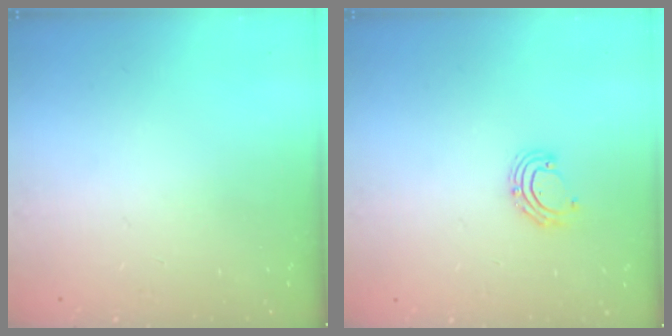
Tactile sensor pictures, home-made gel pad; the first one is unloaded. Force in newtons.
{"total": 5.3, "press": 5.1, "slide": 1.4}